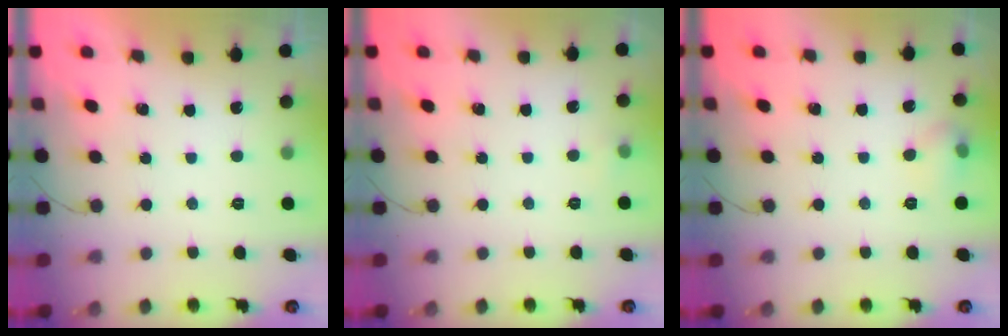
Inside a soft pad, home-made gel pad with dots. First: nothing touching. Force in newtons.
{"total": 3.1, "press": 2.8, "slide": 1.2}
{"total": 5.8, "press": 5.6, "slide": 1.6}